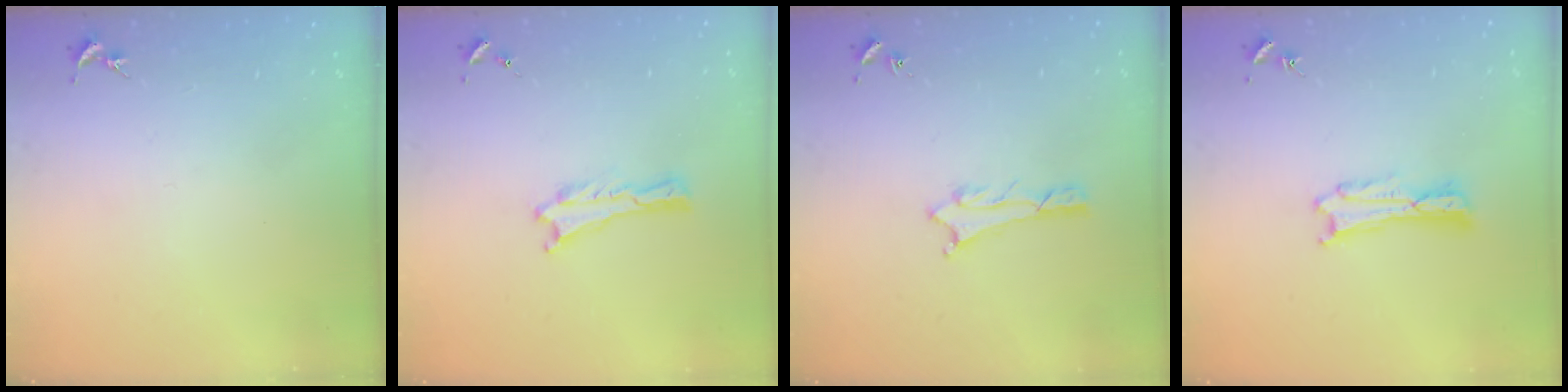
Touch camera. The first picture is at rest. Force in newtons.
{"total": 0.0}
{"total": 0.7, "press": 0.7, "slide": 0.2}
{"total": 0.9, "press": 0.9, "slide": 0.2}